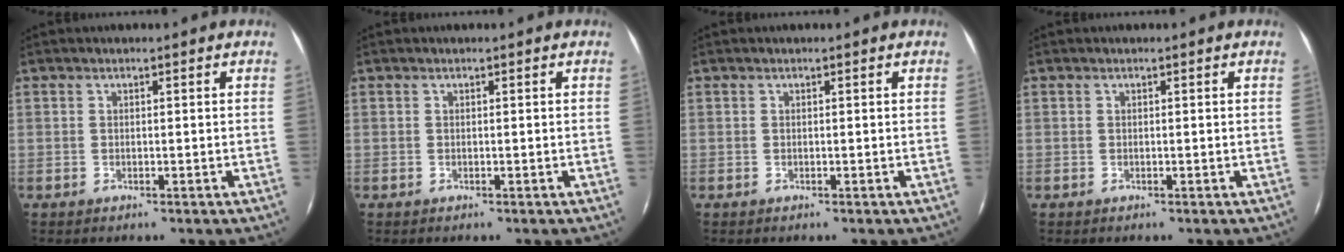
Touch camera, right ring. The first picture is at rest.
{"total": 0.0}
{"total": 0.0}
{"total": 0.0}